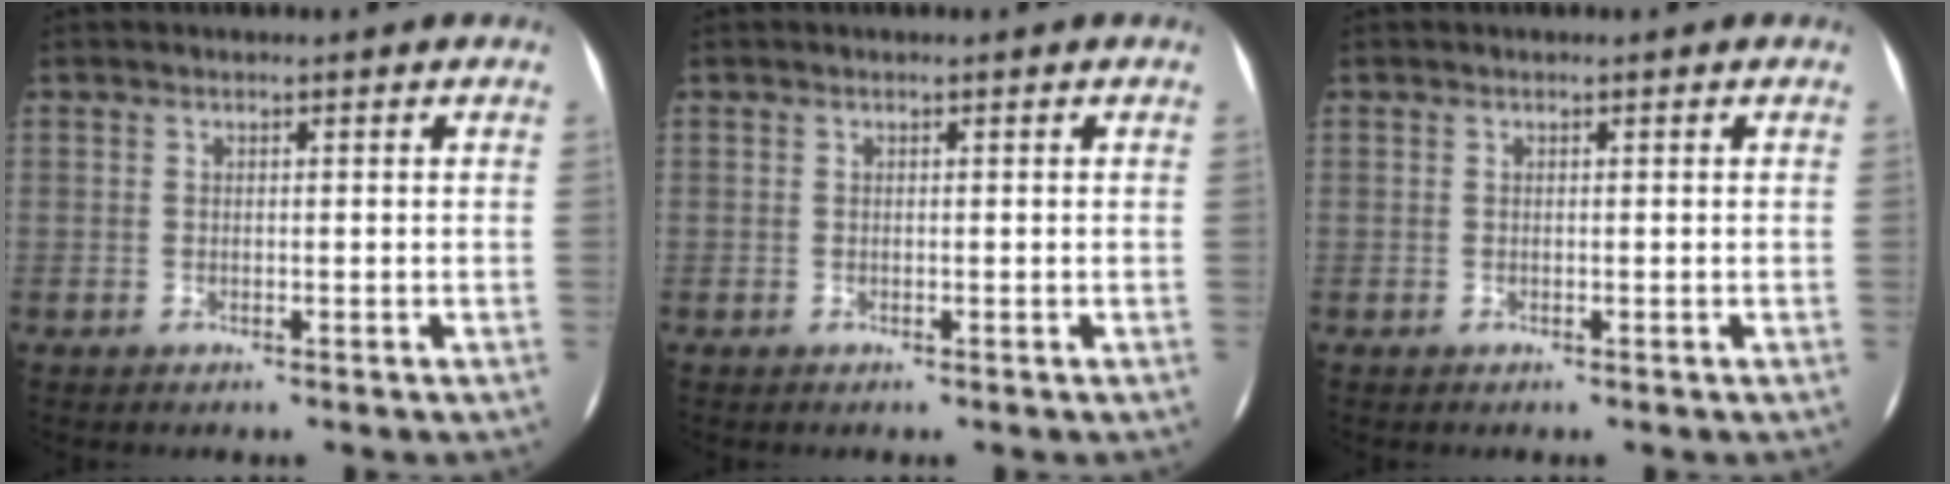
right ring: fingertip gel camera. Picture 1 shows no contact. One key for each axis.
{"total": 0.0}
{"total": 0.0}